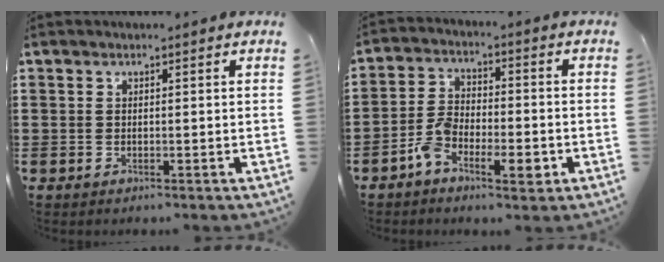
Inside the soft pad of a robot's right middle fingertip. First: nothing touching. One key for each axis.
{"total": 6.4, "fx": -3.4, "fy": 3.0, "fz": 4.5, "tx": -0.091, "ty": 0.009, "tz": -0.067}